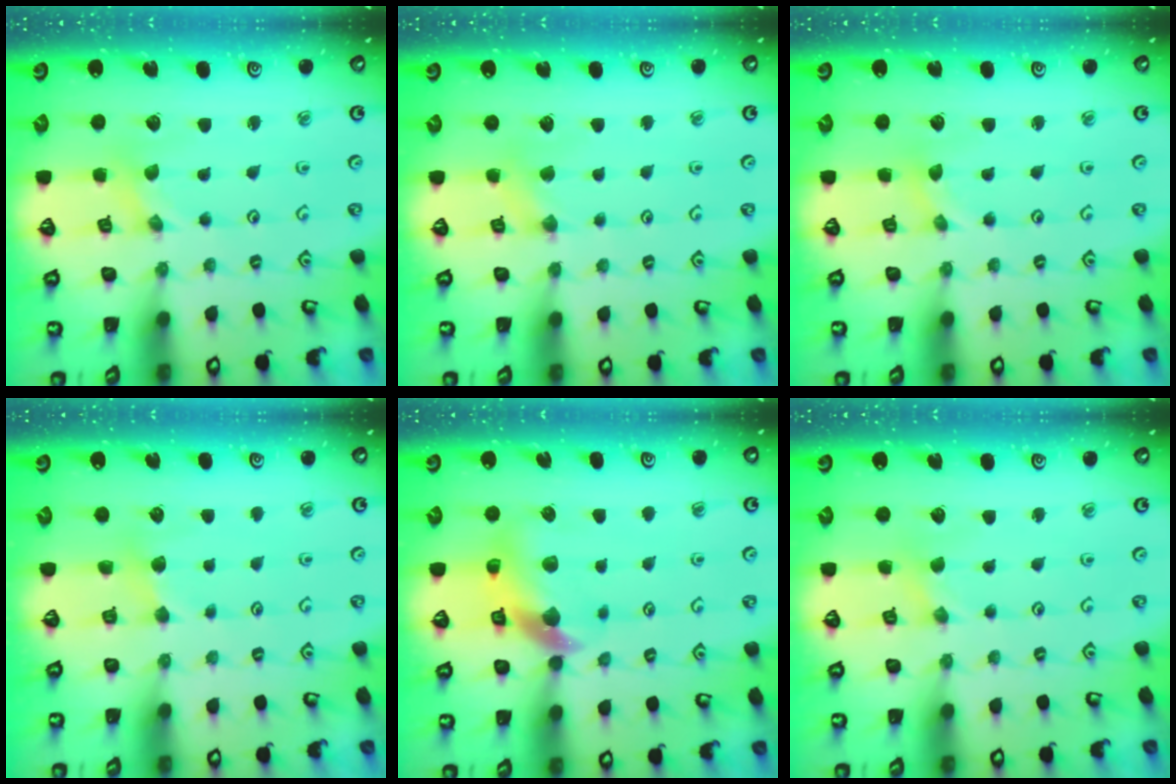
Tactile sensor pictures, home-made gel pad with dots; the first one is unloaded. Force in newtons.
{"total": 2.8, "press": 2.7, "slide": 0.6}
{"total": 1.1, "press": 1.1, "slide": 0.1}
{"total": 3.4, "press": 3.4, "slide": 0.5}
{"total": 10.8, "press": 10.7, "slide": 1.6}
{"total": 0.5, "press": 0.5, "slide": 0.1}